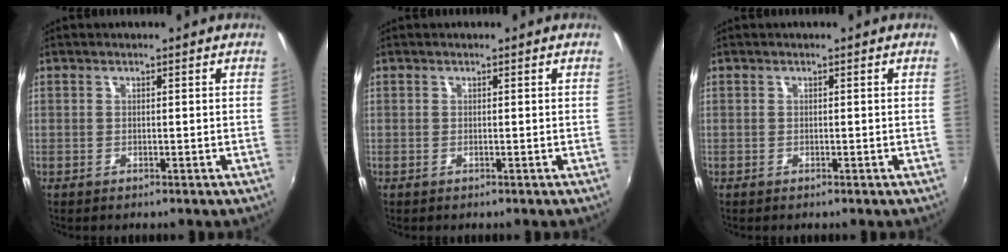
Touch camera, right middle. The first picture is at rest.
{"total": 0.0}
{"total": 0.0}